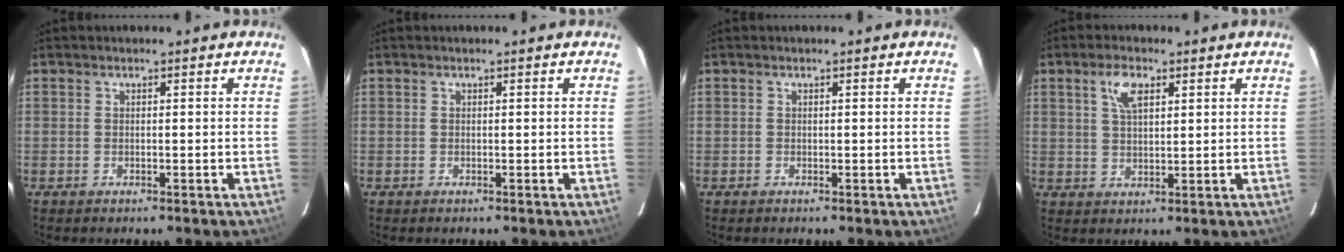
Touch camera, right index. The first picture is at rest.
{"total": 0.0}
{"total": 0.0}
{"total": 5.0, "force": [2.4, 2.2, 3.8], "torque": [-0.070, 0.010, 0.045]}